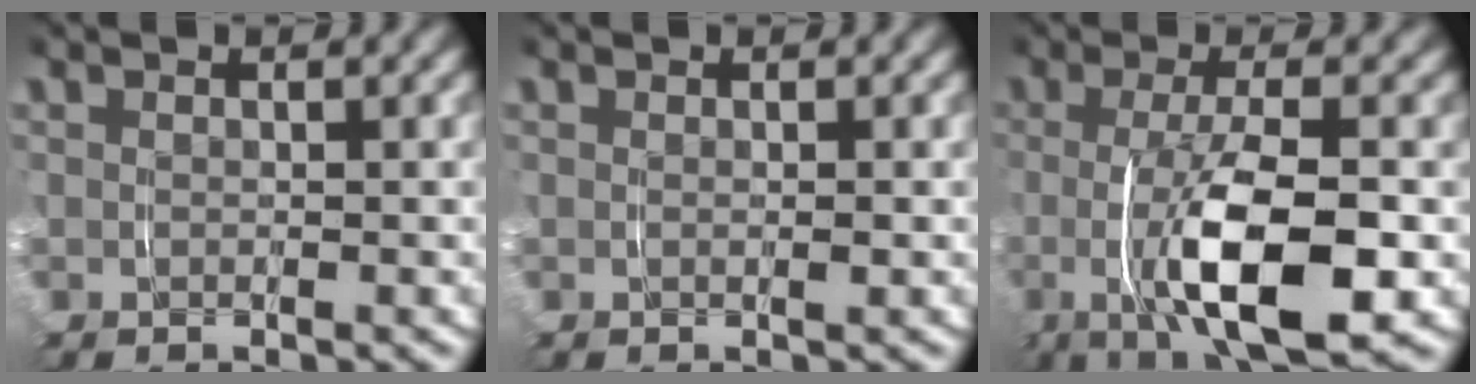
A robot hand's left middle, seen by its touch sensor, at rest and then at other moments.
{"total": 0.5, "force": [0.2, 0.2, 0.4], "torque": [-0.003, 0.006, 0.000]}
{"total": 8.2, "force": [-1.8, 2.5, 7.6], "torque": [-0.131, -0.007, -0.022]}